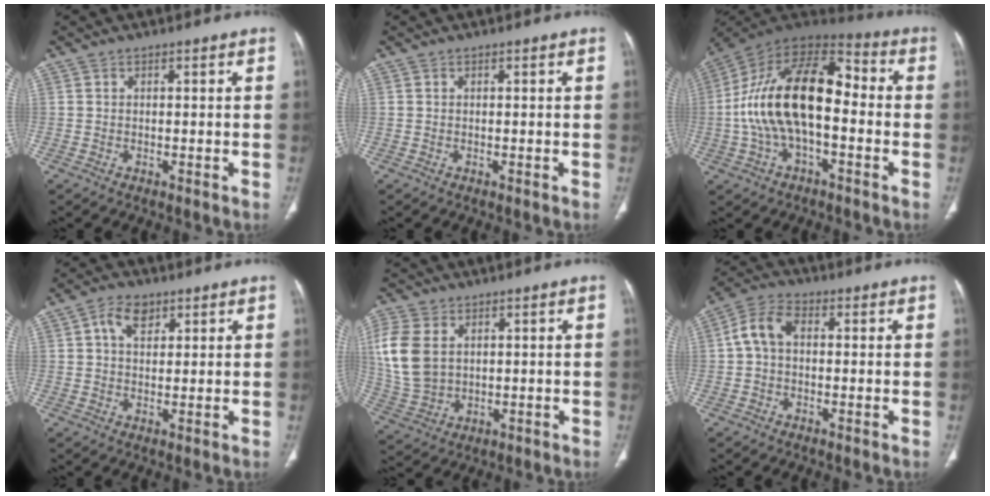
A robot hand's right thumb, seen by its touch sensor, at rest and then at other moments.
{"total": 0.0}
{"total": 20.9, "force": [-1.7, 10.8, 17.8], "torque": [-0.319, 0.047, -0.035]}
{"total": 5.0, "force": [2.3, 3.2, 3.1], "torque": [-0.042, -0.001, 0.038]}
{"total": 11.6, "force": [2.4, 8.3, 7.7], "torque": [-0.172, -0.005, 0.057]}
{"total": 6.5, "force": [0.4, 4.4, 4.8], "torque": [-0.091, 0.024, 0.000]}